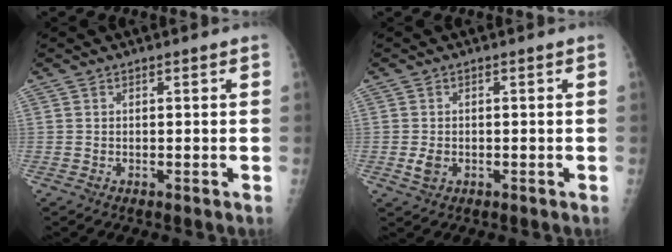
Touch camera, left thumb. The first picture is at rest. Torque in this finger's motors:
{"motor_torque": [-0.09, 0.12, 0.13, -0.13, 0.00]}